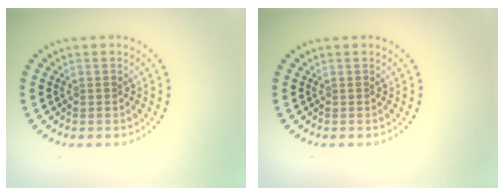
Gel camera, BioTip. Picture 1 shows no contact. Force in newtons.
{"total": 0.0}